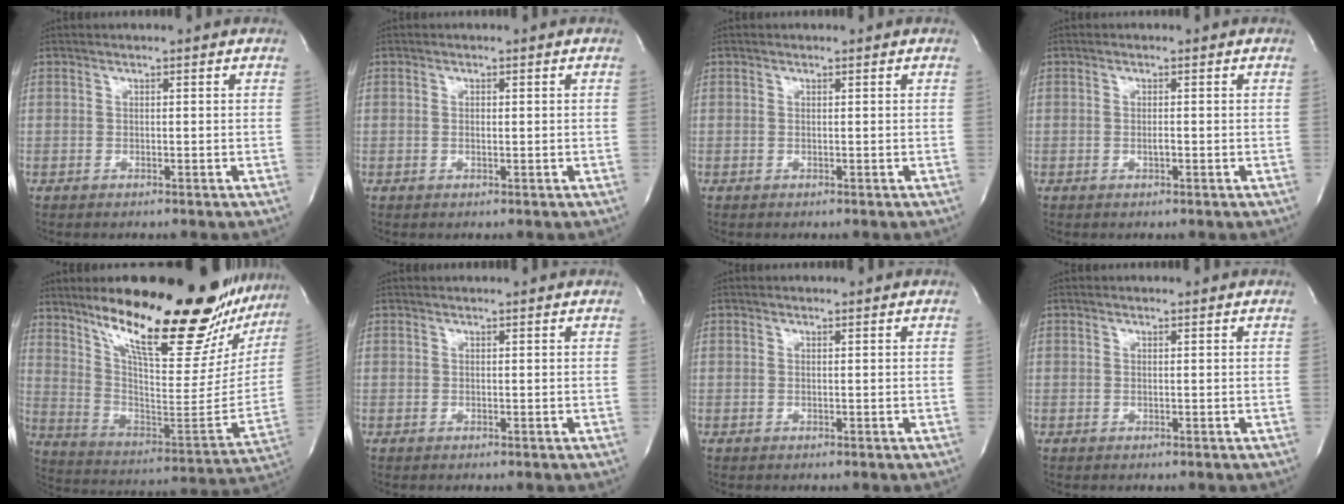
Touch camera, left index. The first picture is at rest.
{"total": 1.0, "force": [0.0, 0.3, 0.9], "torque": [-0.021, -0.001, 0.003]}
{"total": 0.0}
{"total": 0.9, "force": [-0.2, 0.2, 0.9], "torque": [-0.020, 0.000, -0.003]}
{"total": 30.3, "force": [23.0, 6.8, 18.5], "torque": [-0.289, -0.055, 0.326]}
{"total": 1.6, "force": [1.6, 0.2, 0.1], "torque": [-0.006, 0.017, 0.025]}
{"total": 0.0}
{"total": 0.0}